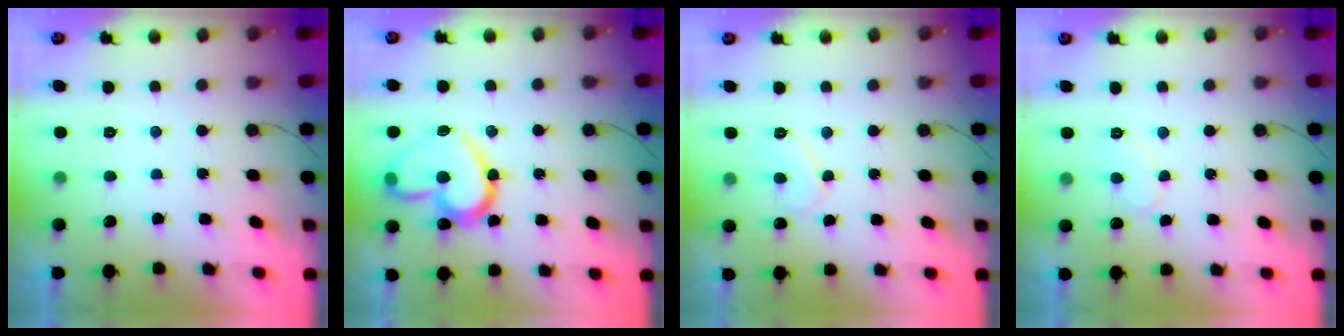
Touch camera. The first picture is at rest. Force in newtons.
{"total": 19.0, "press": 19.0, "slide": 1.8}
{"total": 6.6, "press": 6.6, "slide": 0.5}
{"total": 7.7, "press": 7.7, "slide": 0.5}